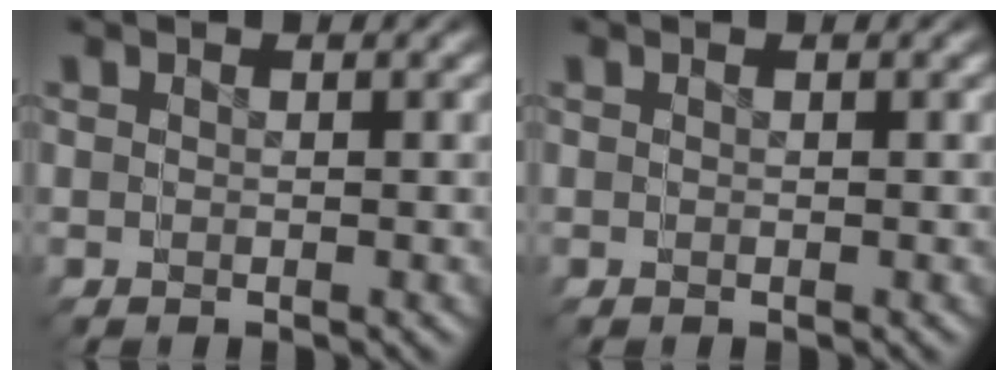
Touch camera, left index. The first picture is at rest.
{"total": 0.0}